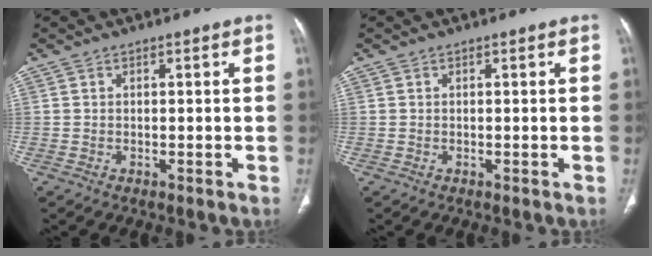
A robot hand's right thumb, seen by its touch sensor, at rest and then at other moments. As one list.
[{"total": 0.0}]